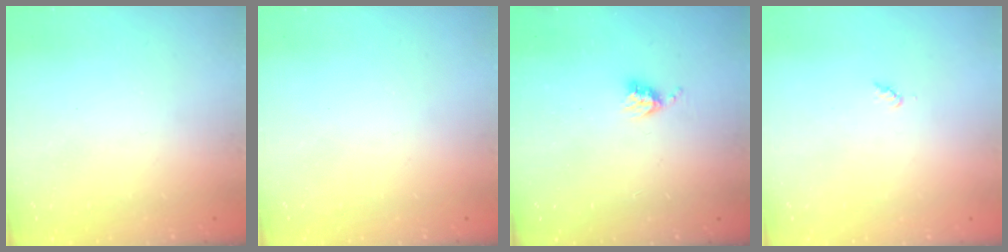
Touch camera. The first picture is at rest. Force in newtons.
{"total": 0.0}
{"total": 4.8, "press": 4.8, "slide": 0.4}
{"total": 3.3, "press": 3.3, "slide": 0.4}